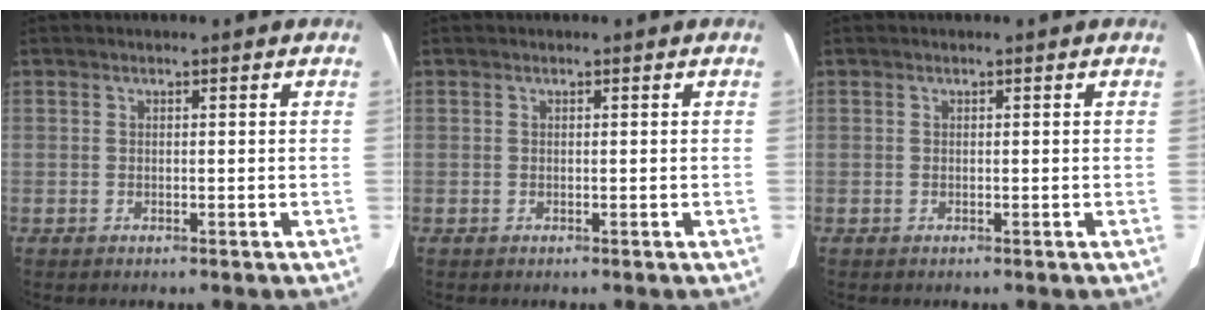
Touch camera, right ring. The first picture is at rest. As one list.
[{"total": 0.0}, {"total": 0.0}]